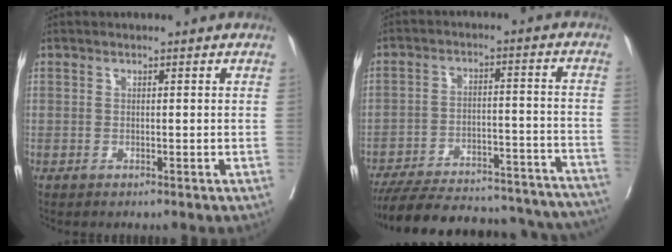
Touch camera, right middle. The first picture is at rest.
{"total": 32.4, "force": [-29.1, 6.8, 12.6], "torque": [-0.165, -0.022, -0.381]}